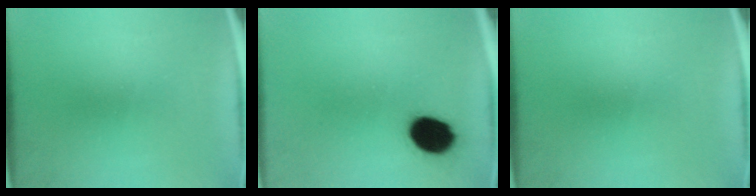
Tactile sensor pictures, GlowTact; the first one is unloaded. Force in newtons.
{"total": 11.3}
{"total": 0.0}